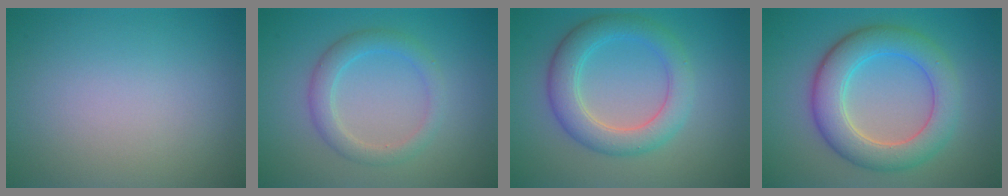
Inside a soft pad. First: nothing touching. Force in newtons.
{"total": 2.7, "press": 2.7, "slide": 0.2}
{"total": 4.8, "press": 4.8, "slide": 0.0}
{"total": 6.4, "press": 6.4, "slide": 0.2}